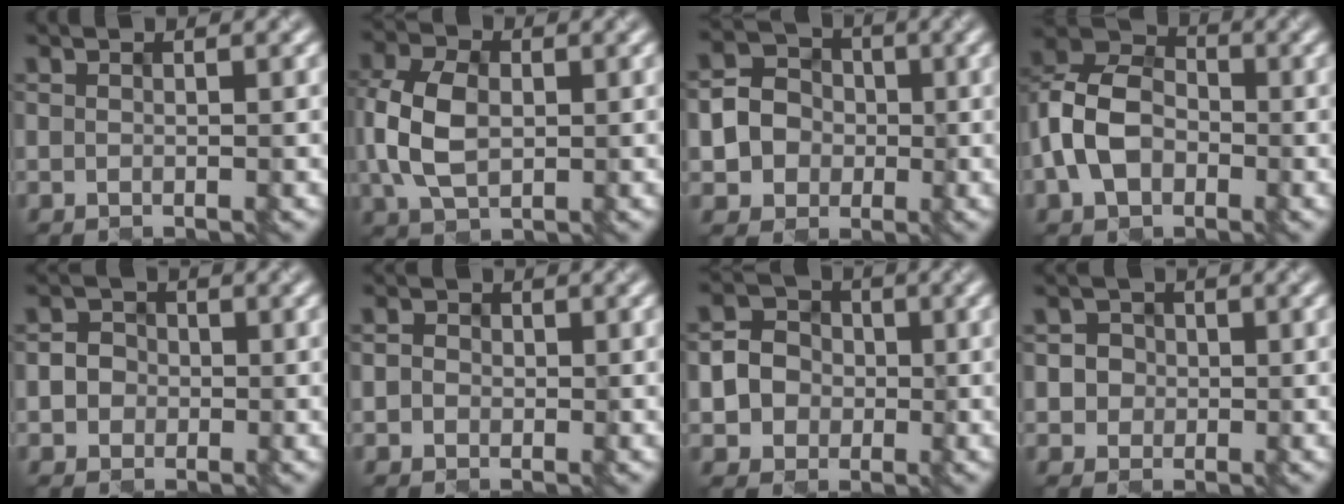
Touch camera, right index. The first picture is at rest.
{"total": 5.6, "force": [-0.5, 4.0, 3.9], "torque": [-0.096, 0.003, -0.007]}
{"total": 5.0, "force": [-1.2, 4.7, 1.3], "torque": [-0.013, 0.006, -0.034]}
{"total": 7.0, "force": [-1.9, 5.2, 4.3], "torque": [-0.092, 0.012, -0.048]}
{"total": 2.3, "force": [-0.7, 2.1, 0.4], "torque": [-0.003, 0.000, -0.014]}
{"total": 1.8, "force": [-0.2, 1.8, 0.3], "torque": [-0.008, 0.003, -0.006]}
{"total": 4.2, "force": [-1.0, 3.9, 1.0], "torque": [-0.007, 0.004, -0.031]}
{"total": 2.6, "force": [0.0, 2.5, 0.5], "torque": [-0.007, 0.004, -0.002]}